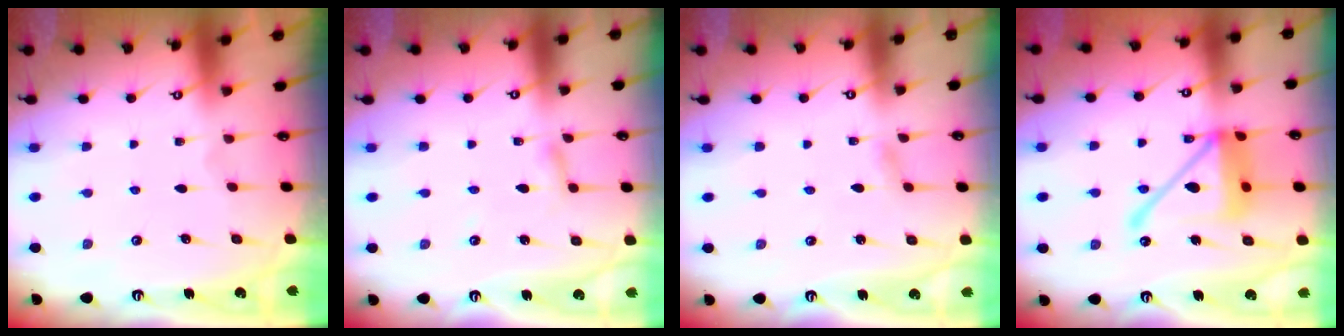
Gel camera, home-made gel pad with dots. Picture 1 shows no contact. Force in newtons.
{"total": 3.0, "press": 3.0, "slide": 0.3}
{"total": 2.0, "press": 2.0, "slide": 0.2}
{"total": 17.9, "press": 17.8, "slide": 1.7}